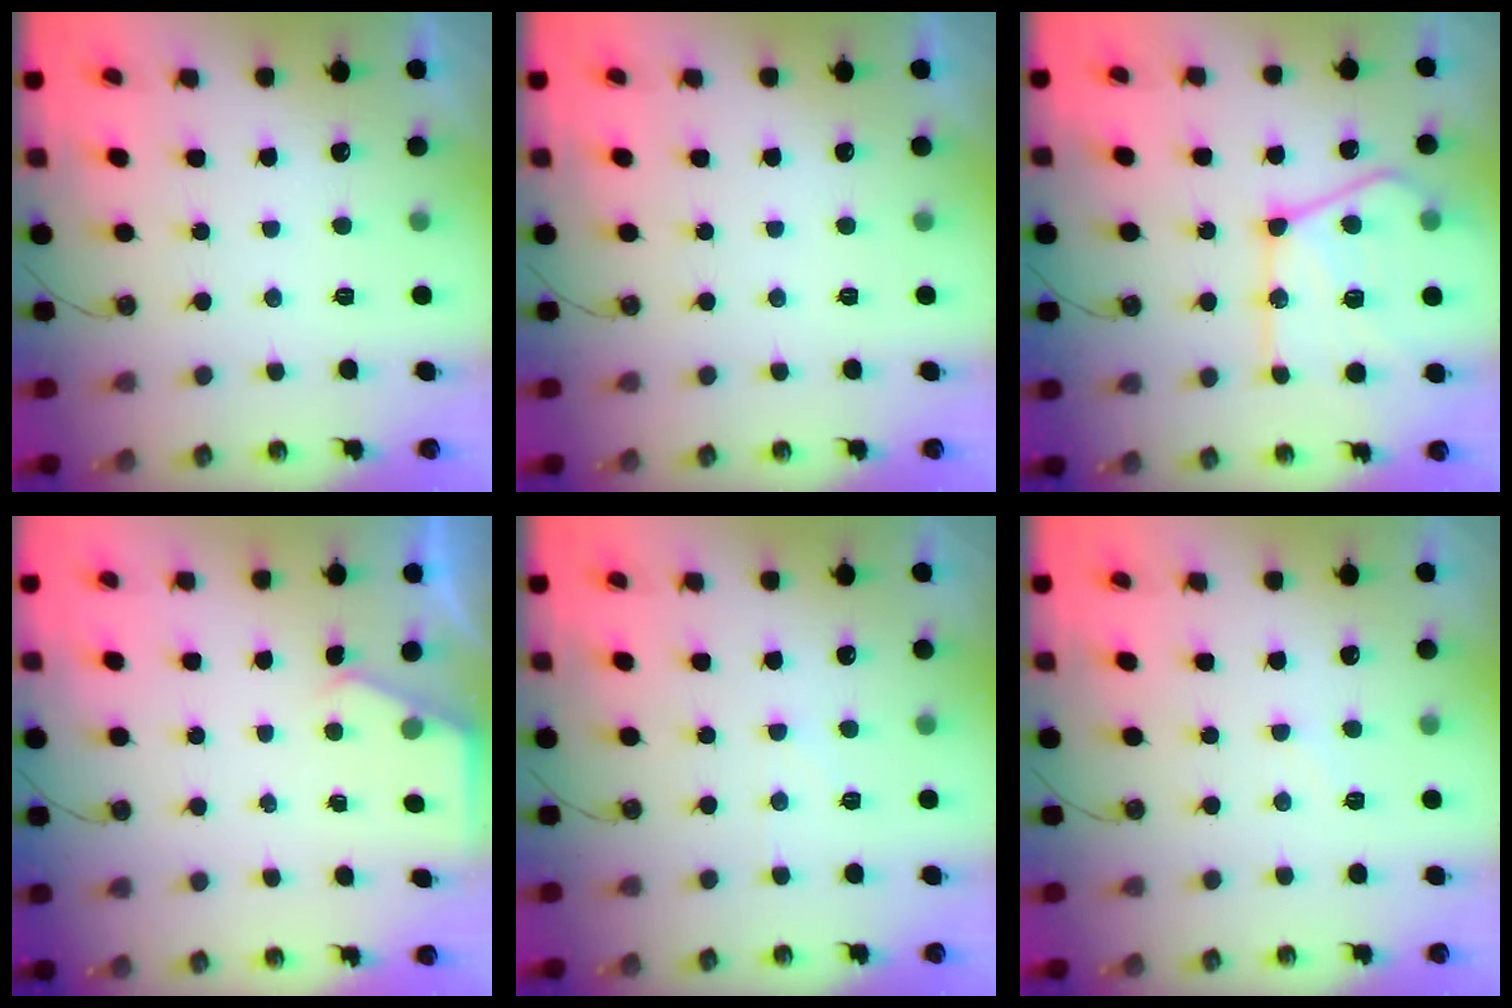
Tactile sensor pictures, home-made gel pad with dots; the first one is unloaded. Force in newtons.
{"total": 0.0}
{"total": 22.3, "press": 22.2, "slide": 2.8}
{"total": 2.4, "press": 2.4, "slide": 0.4}
{"total": 3.9, "press": 3.8, "slide": 0.4}
{"total": 6.8, "press": 6.8, "slide": 0.6}